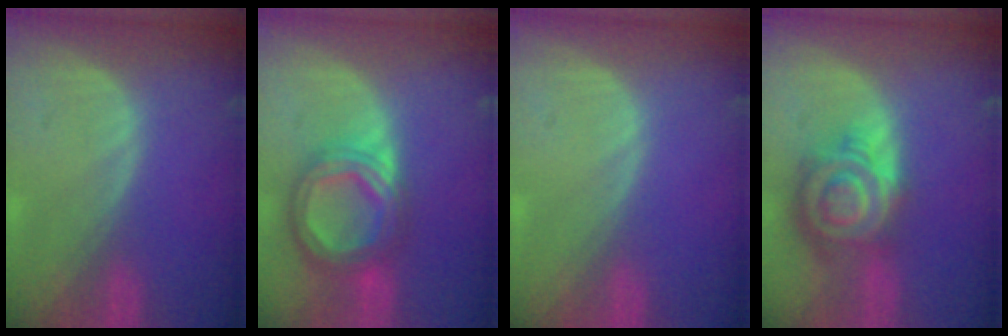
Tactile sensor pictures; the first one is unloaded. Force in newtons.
{"total": 8.5, "press": 8.5, "slide": 0.7}
{"total": 0.0}
{"total": 9.3, "press": 9.2, "slide": 0.6}